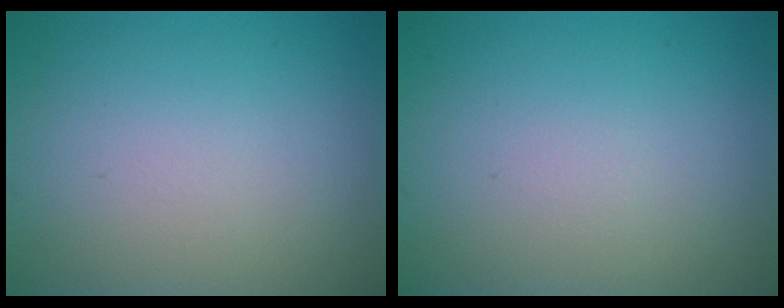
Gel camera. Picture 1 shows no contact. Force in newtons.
{"total": 0.0}